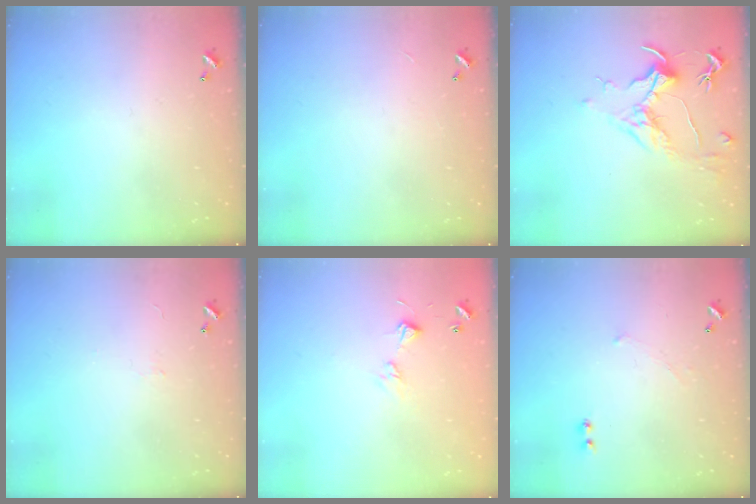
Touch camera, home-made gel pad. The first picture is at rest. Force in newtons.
{"total": 0.0}
{"total": 1.7, "press": 1.5, "slide": 0.7}
{"total": 0.6, "press": 0.5, "slide": 0.4}
{"total": 4.6, "press": 4.6, "slide": 0.6}
{"total": 1.1, "press": 0.9, "slide": 0.5}